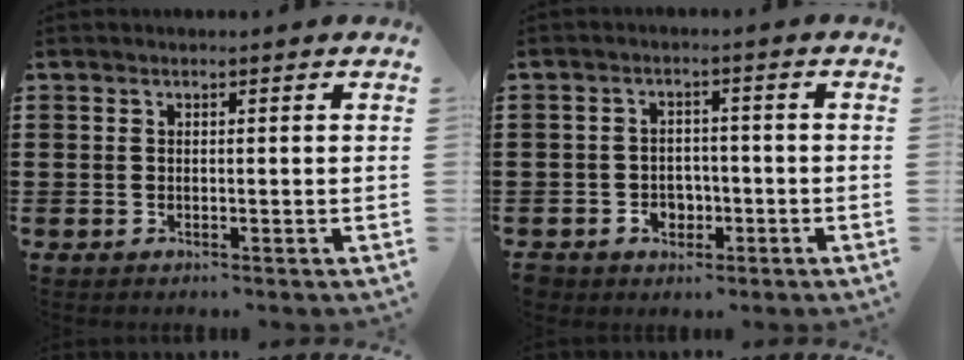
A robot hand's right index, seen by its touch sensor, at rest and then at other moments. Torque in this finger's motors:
{"motor_torque": [2.14, 0.00, 0.07, 0.02]}